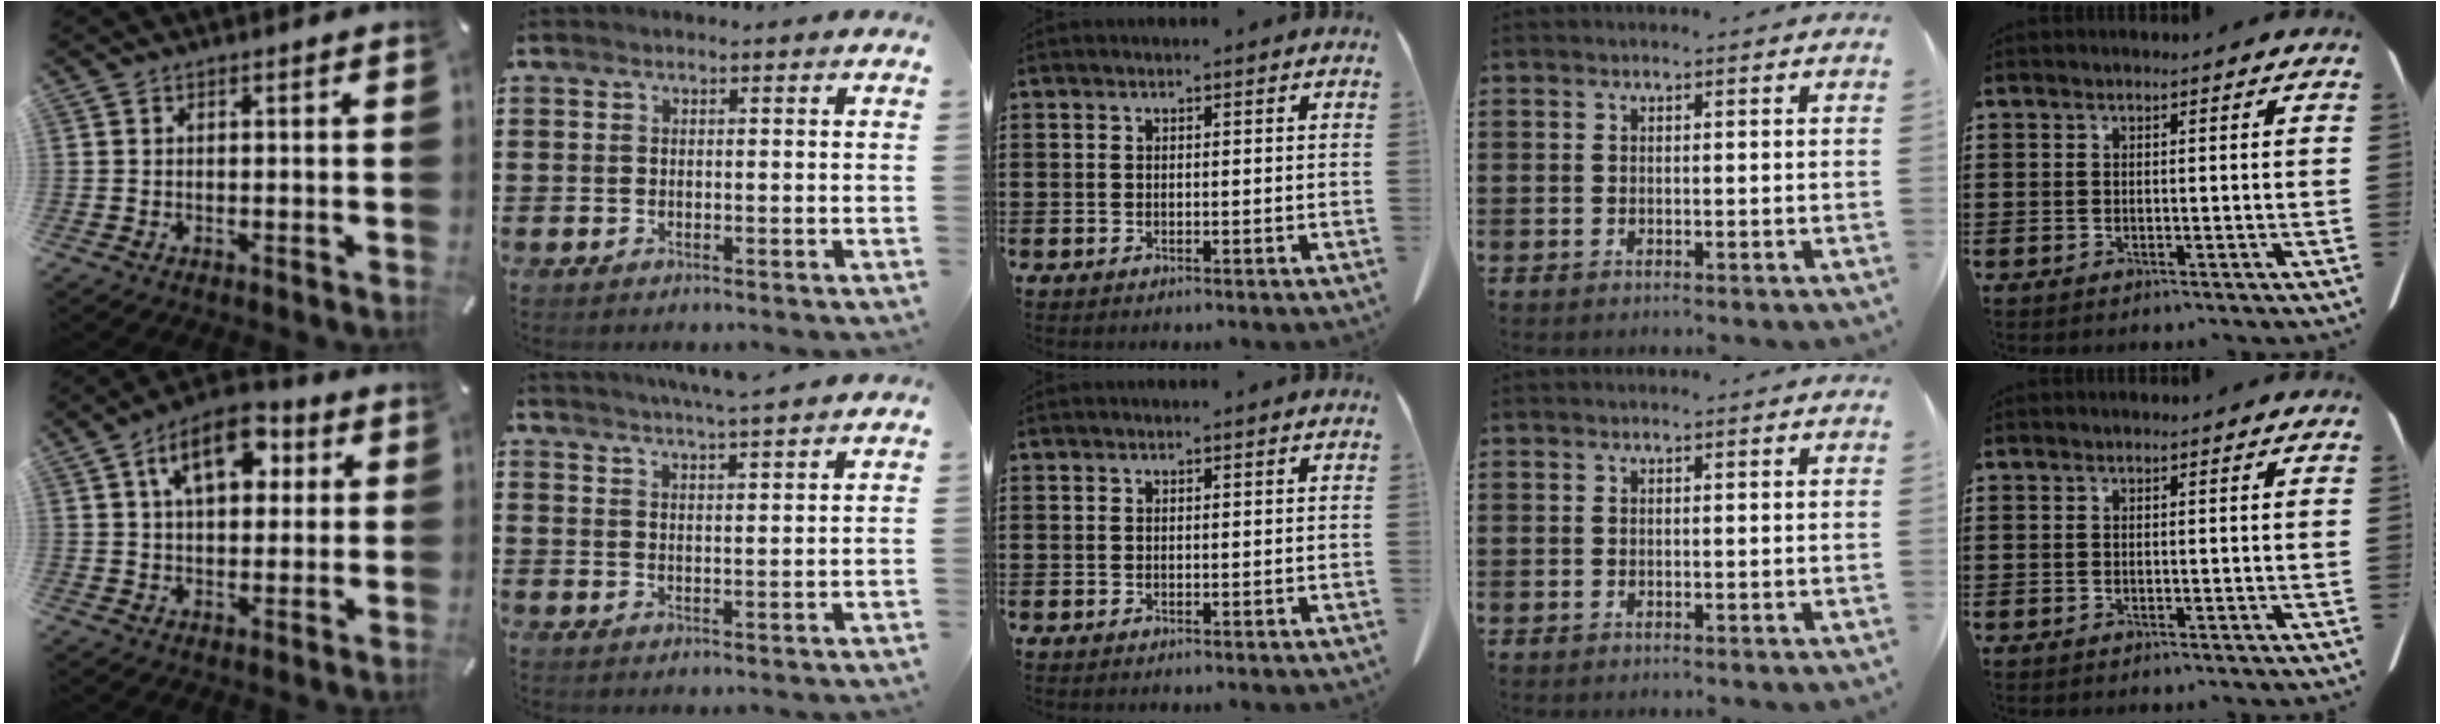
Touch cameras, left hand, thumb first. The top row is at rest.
{"thumb": {"total": 12.2, "force": [4.4, 7.3, 8.8], "torque": [-0.130, 0.001, 0.074]}, "index": {"total": 4.0, "force": [3.8, -0.5, 1.1], "torque": [-0.035, -0.017, 0.067]}}